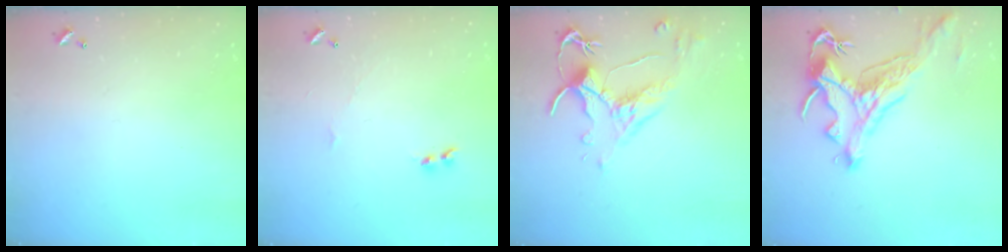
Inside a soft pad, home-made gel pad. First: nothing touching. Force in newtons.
{"total": 1.9, "press": 1.8, "slide": 0.5}
{"total": 2.5, "press": 2.1, "slide": 1.4}
{"total": 2.2, "press": 1.7, "slide": 1.3}